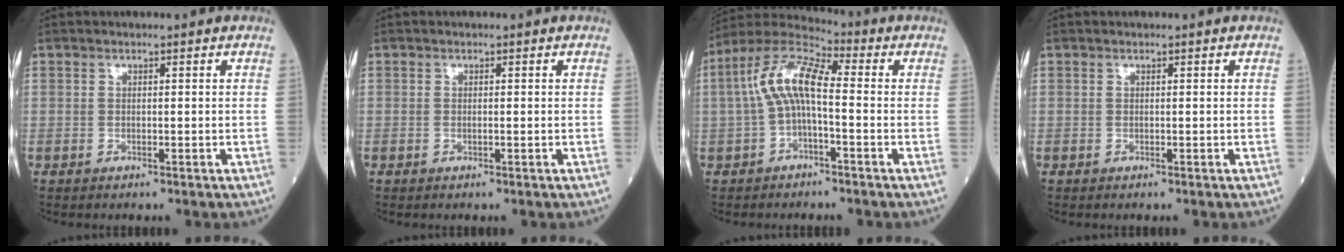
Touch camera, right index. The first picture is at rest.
{"total": 0.5, "force": [-0.1, 0.1, 0.5], "torque": [-0.013, -0.002, -0.001]}
{"total": 9.2, "force": [-0.3, 2.8, 8.8], "torque": [-0.184, 0.033, -0.012]}
{"total": 0.0}